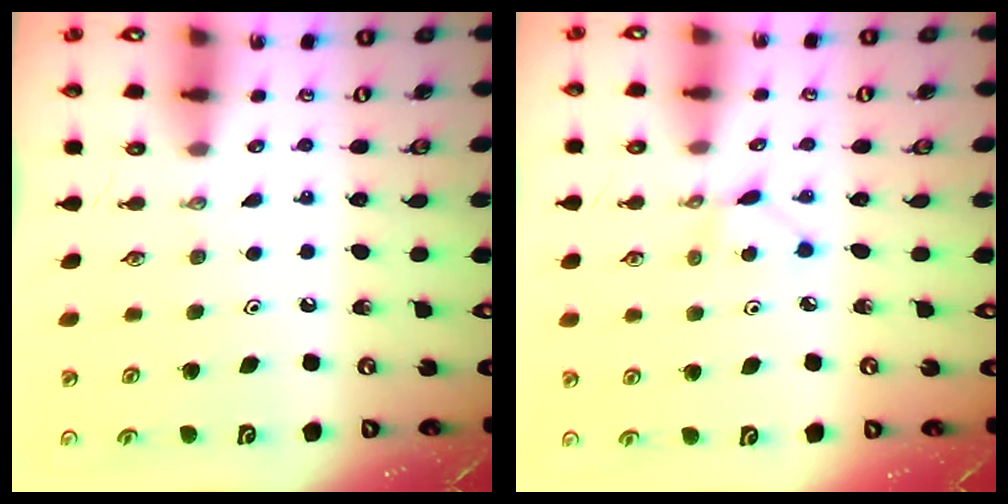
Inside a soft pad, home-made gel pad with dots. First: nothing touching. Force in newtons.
{"total": 2.8, "press": 2.8, "slide": 0.3}